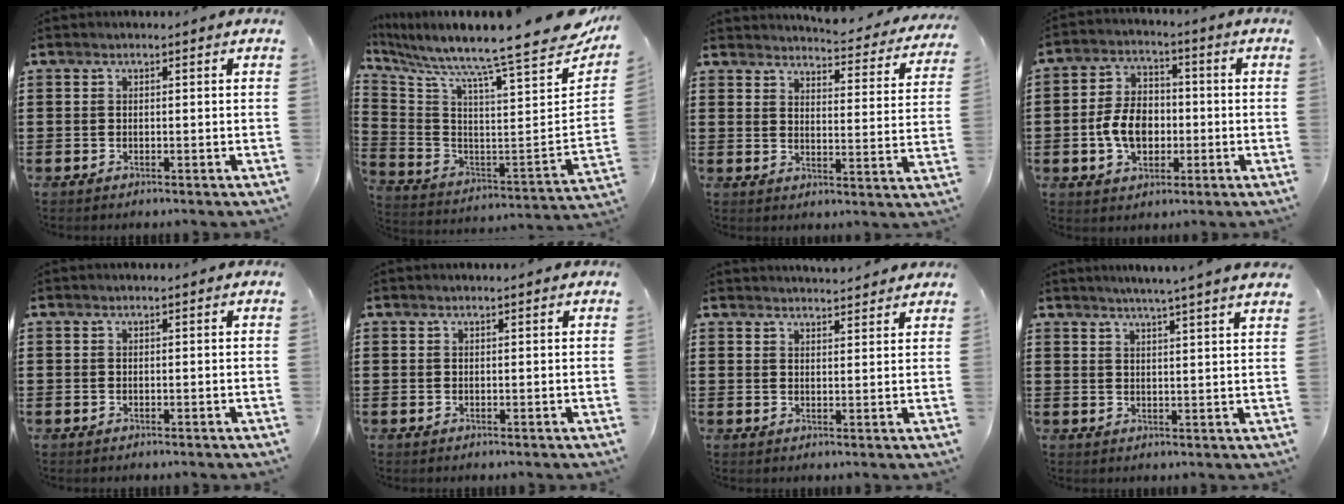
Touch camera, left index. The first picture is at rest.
{"total": 9.9, "force": [8.8, -0.7, 4.5], "torque": [-0.102, -0.102, 0.132]}
{"total": 4.0, "force": [3.9, -0.2, 0.7], "torque": [-0.019, -0.038, 0.060]}
{"total": 7.6, "force": [-1.4, 5.3, 5.3], "torque": [-0.119, 0.002, -0.032]}
{"total": 0.0}
{"total": 0.7, "force": [0.6, 0.0, 0.4], "torque": [-0.007, -0.001, 0.012]}
{"total": 2.9, "force": [2.9, -0.1, 0.0], "torque": [-0.009, -0.010, 0.055]}
{"total": 3.7, "force": [3.3, -1.2, 1.0], "torque": [-0.029, -0.017, 0.056]}